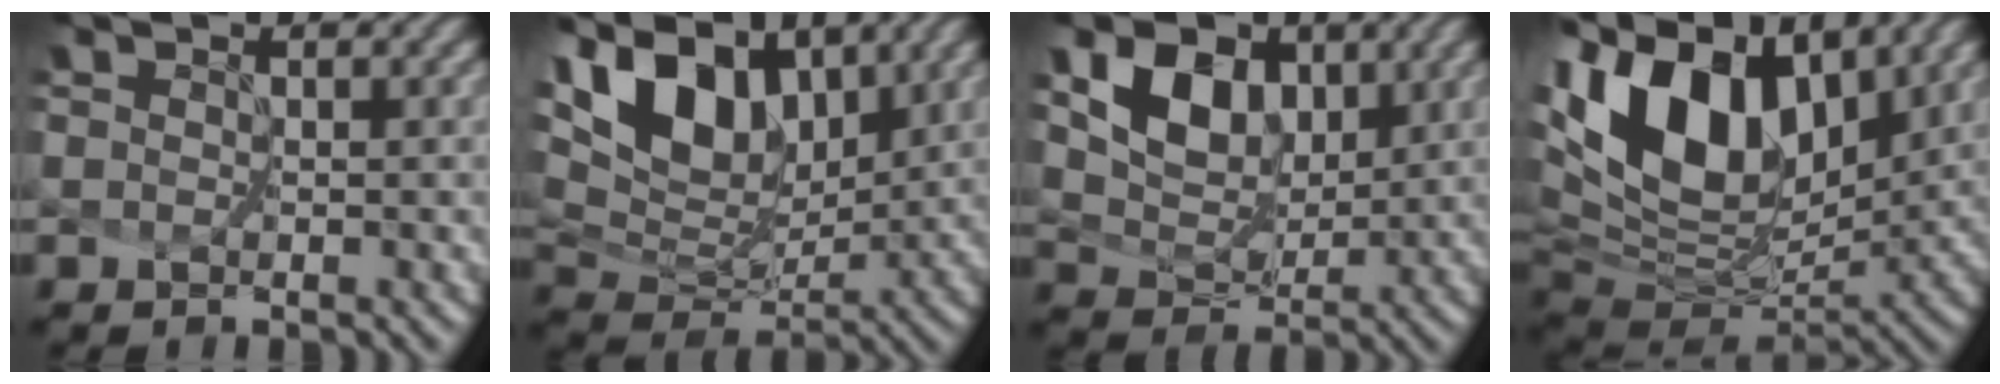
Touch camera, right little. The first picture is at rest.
{"total": 10.8, "force": [5.4, 5.7, 7.5], "torque": [-0.146, 0.013, 0.097]}
{"total": 5.7, "force": [3.0, 3.6, 3.3], "torque": [-0.074, -0.009, 0.068]}
{"total": 14.3, "force": [5.9, 8.4, 10.0], "torque": [-0.208, 0.029, 0.118]}